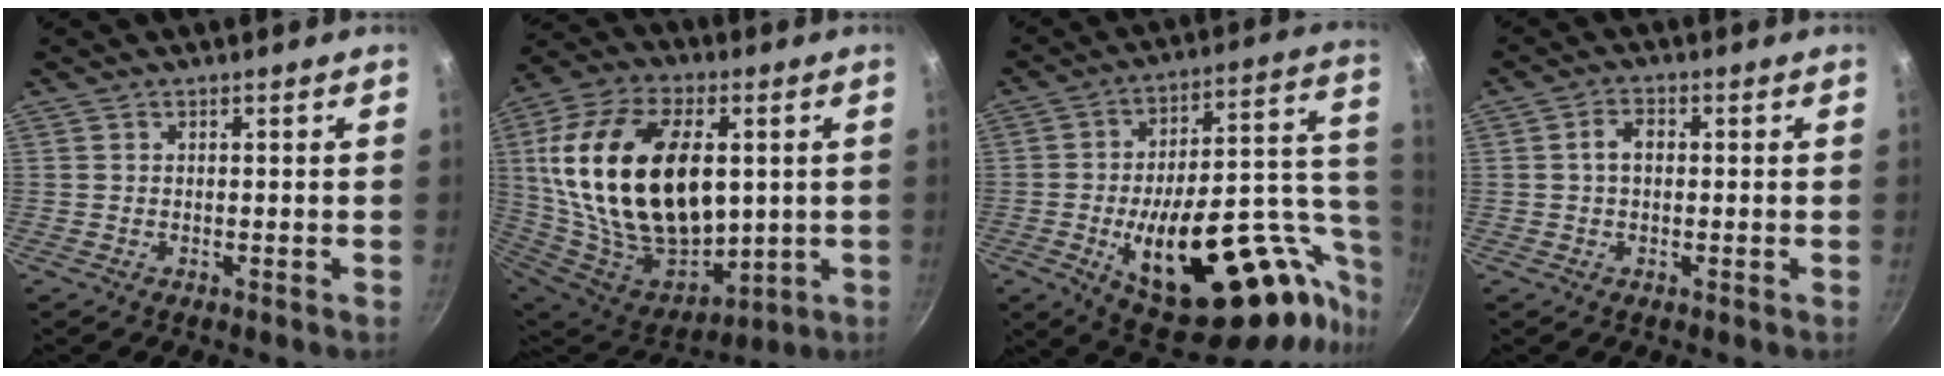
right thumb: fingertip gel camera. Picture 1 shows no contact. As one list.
[{"total": 32.4, "force": [4.3, 19.3, 25.6], "torque": [-0.466, -0.015, 0.089]}, {"total": 32.4, "force": [-9.4, 14.9, 27.1], "torque": [-0.326, 0.037, -0.123]}, {"total": 3.3, "force": [0.1, 2.2, 2.4], "torque": [-0.037, 0.011, -0.002]}]